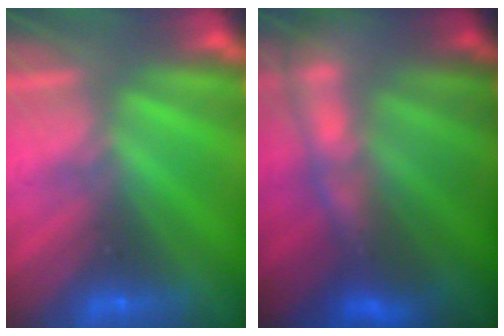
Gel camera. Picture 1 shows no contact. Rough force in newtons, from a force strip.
{"total": 8.1}